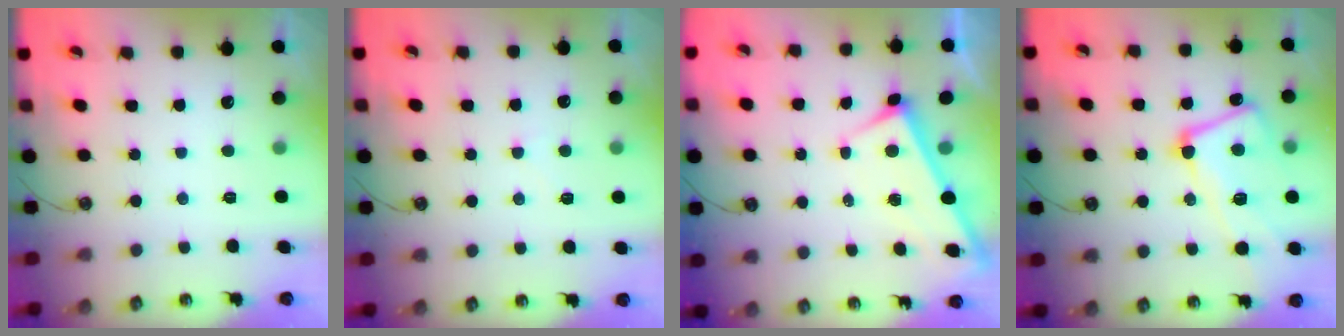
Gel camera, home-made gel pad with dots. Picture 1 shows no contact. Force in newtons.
{"total": 2.0, "press": 2.0, "slide": 0.3}
{"total": 2.7, "press": 2.7, "slide": 0.3}
{"total": 10.7, "press": 10.6, "slide": 1.9}